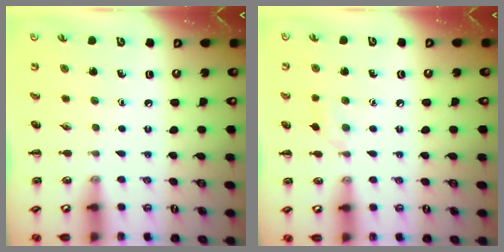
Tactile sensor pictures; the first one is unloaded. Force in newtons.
{"total": 6.5, "press": 6.1, "slide": 2.2}